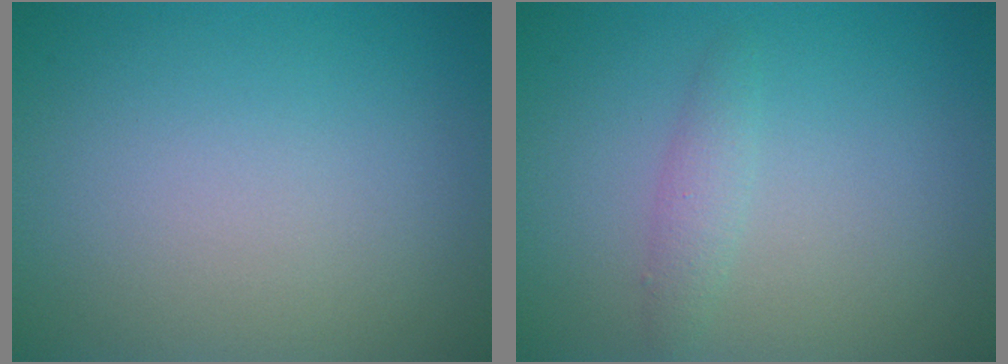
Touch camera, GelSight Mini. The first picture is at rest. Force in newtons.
{"total": 1.4, "press": 1.4, "slide": 0.0}